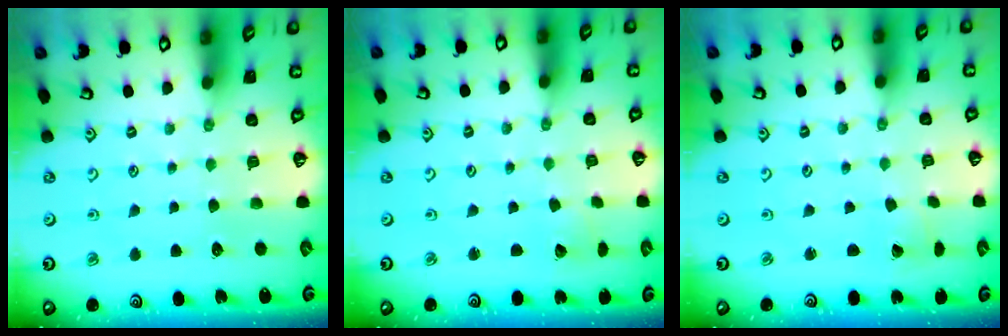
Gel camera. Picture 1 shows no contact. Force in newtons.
{"total": 1.3, "press": 1.3, "slide": 0.0}
{"total": 1.0, "press": 1.0, "slide": 0.1}